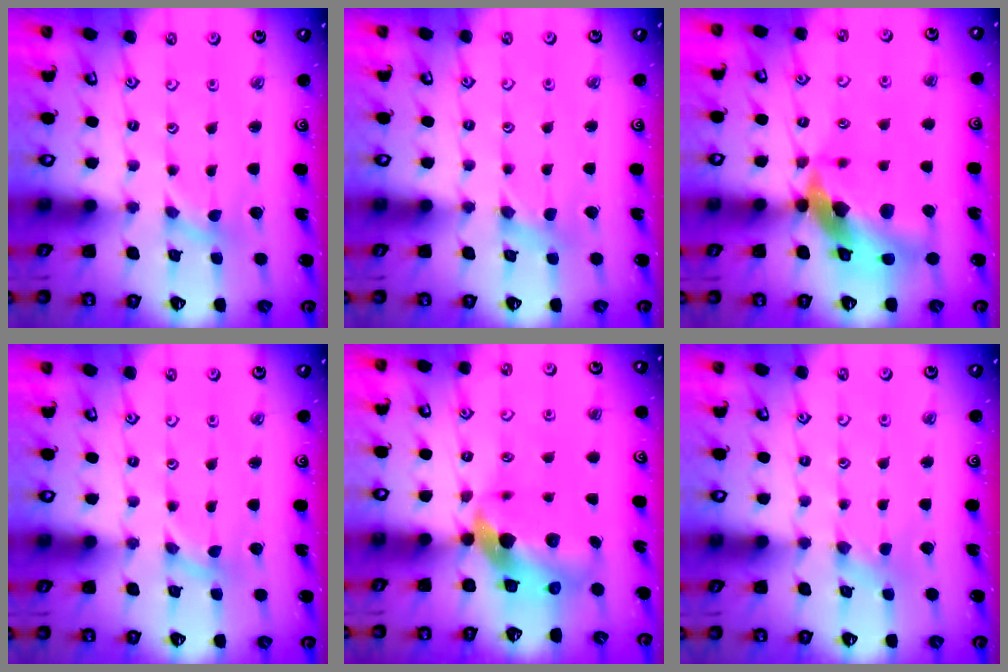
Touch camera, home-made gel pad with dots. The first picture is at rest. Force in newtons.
{"total": 0.6, "press": 0.6, "slide": 0.2}
{"total": 16.3, "press": 16.1, "slide": 2.4}
{"total": 0.0}
{"total": 9.5, "press": 9.4, "slide": 1.5}
{"total": 1.1, "press": 1.1, "slide": 0.3}